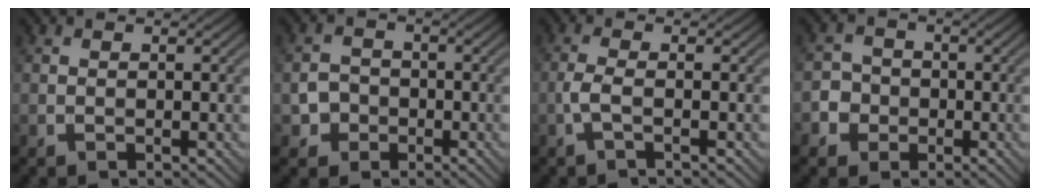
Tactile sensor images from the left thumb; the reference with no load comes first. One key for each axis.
{"total": 3.0, "fx": -1.2, "fy": 2.6, "fz": 0.8, "tx": -0.009, "ty": 0.001, "tz": -0.025}
{"total": 2.3, "fx": -0.8, "fy": 0.4, "fz": 2.1, "tx": -0.046, "ty": 0.007, "tz": -0.027}
{"total": 4.3, "fx": -1.5, "fy": 4.0, "fz": 0.8, "tx": -0.009, "ty": 0.002, "tz": -0.044}